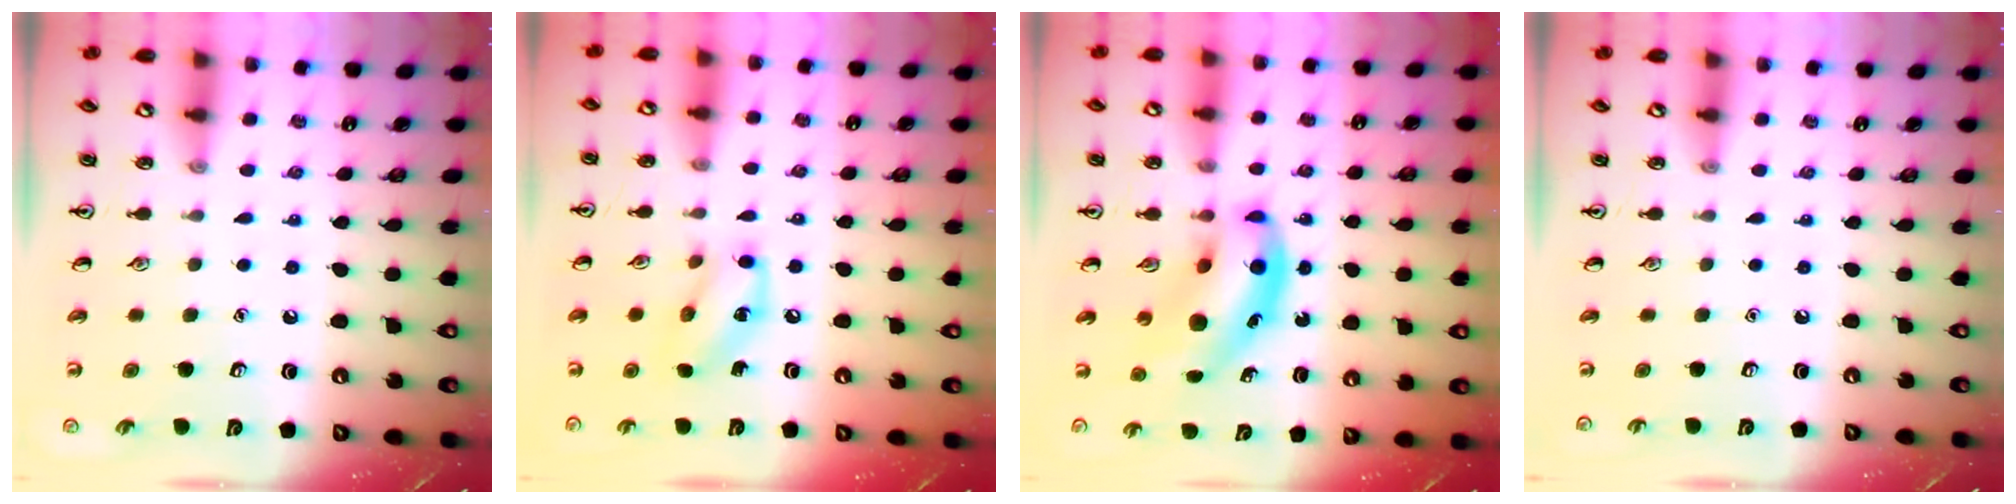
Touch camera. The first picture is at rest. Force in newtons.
{"total": 10.5, "press": 10.4, "slide": 1.5}
{"total": 11.9, "press": 11.4, "slide": 3.3}
{"total": 0.0}